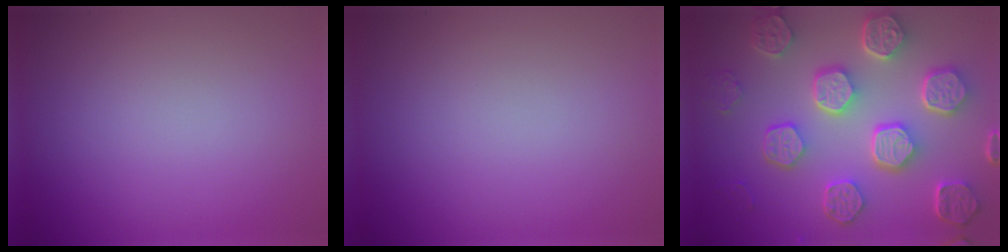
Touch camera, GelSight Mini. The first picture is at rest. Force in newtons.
{"total": 0.0}
{"total": 8.3, "press": 6.2, "slide": 5.6}